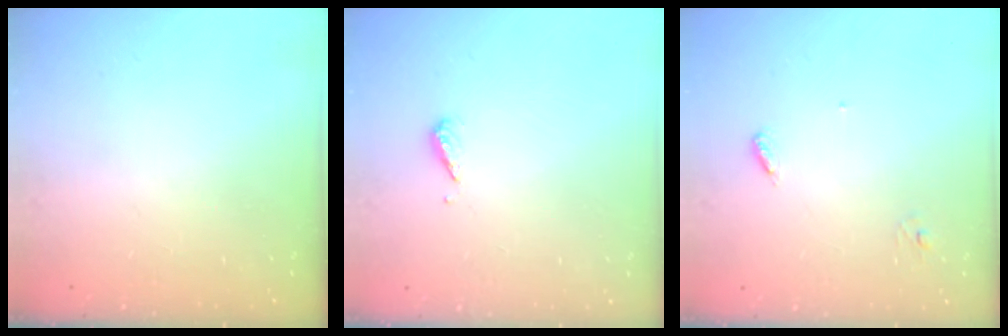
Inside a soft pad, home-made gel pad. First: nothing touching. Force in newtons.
{"total": 4.4, "press": 4.4, "slide": 0.5}
{"total": 3.4, "press": 3.4, "slide": 0.3}